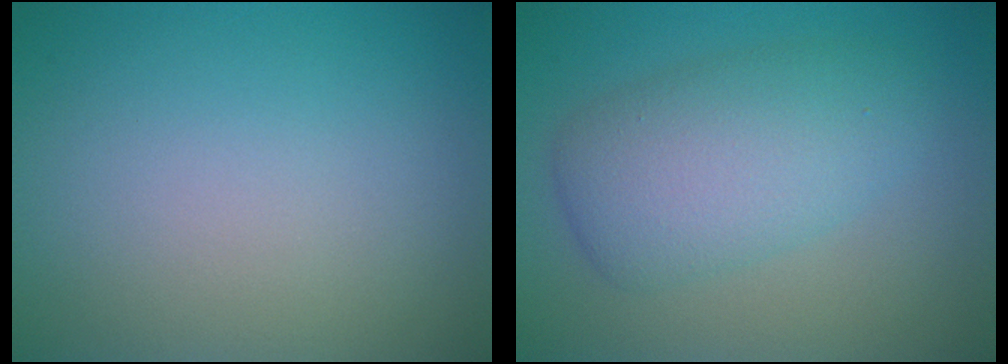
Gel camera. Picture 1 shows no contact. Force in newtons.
{"total": 3.9, "press": 3.8, "slide": 0.4}